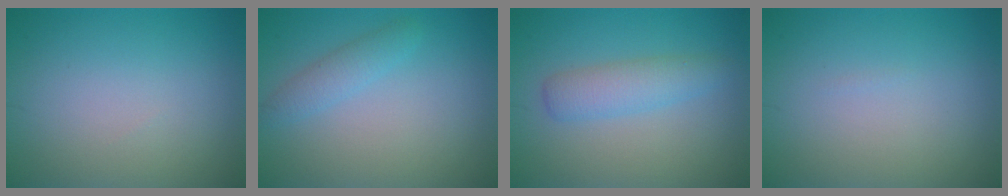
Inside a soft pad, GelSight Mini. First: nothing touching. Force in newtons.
{"total": 1.9, "press": 1.9, "slide": 0.1}
{"total": 2.9, "press": 2.9, "slide": 0.1}
{"total": 0.0}